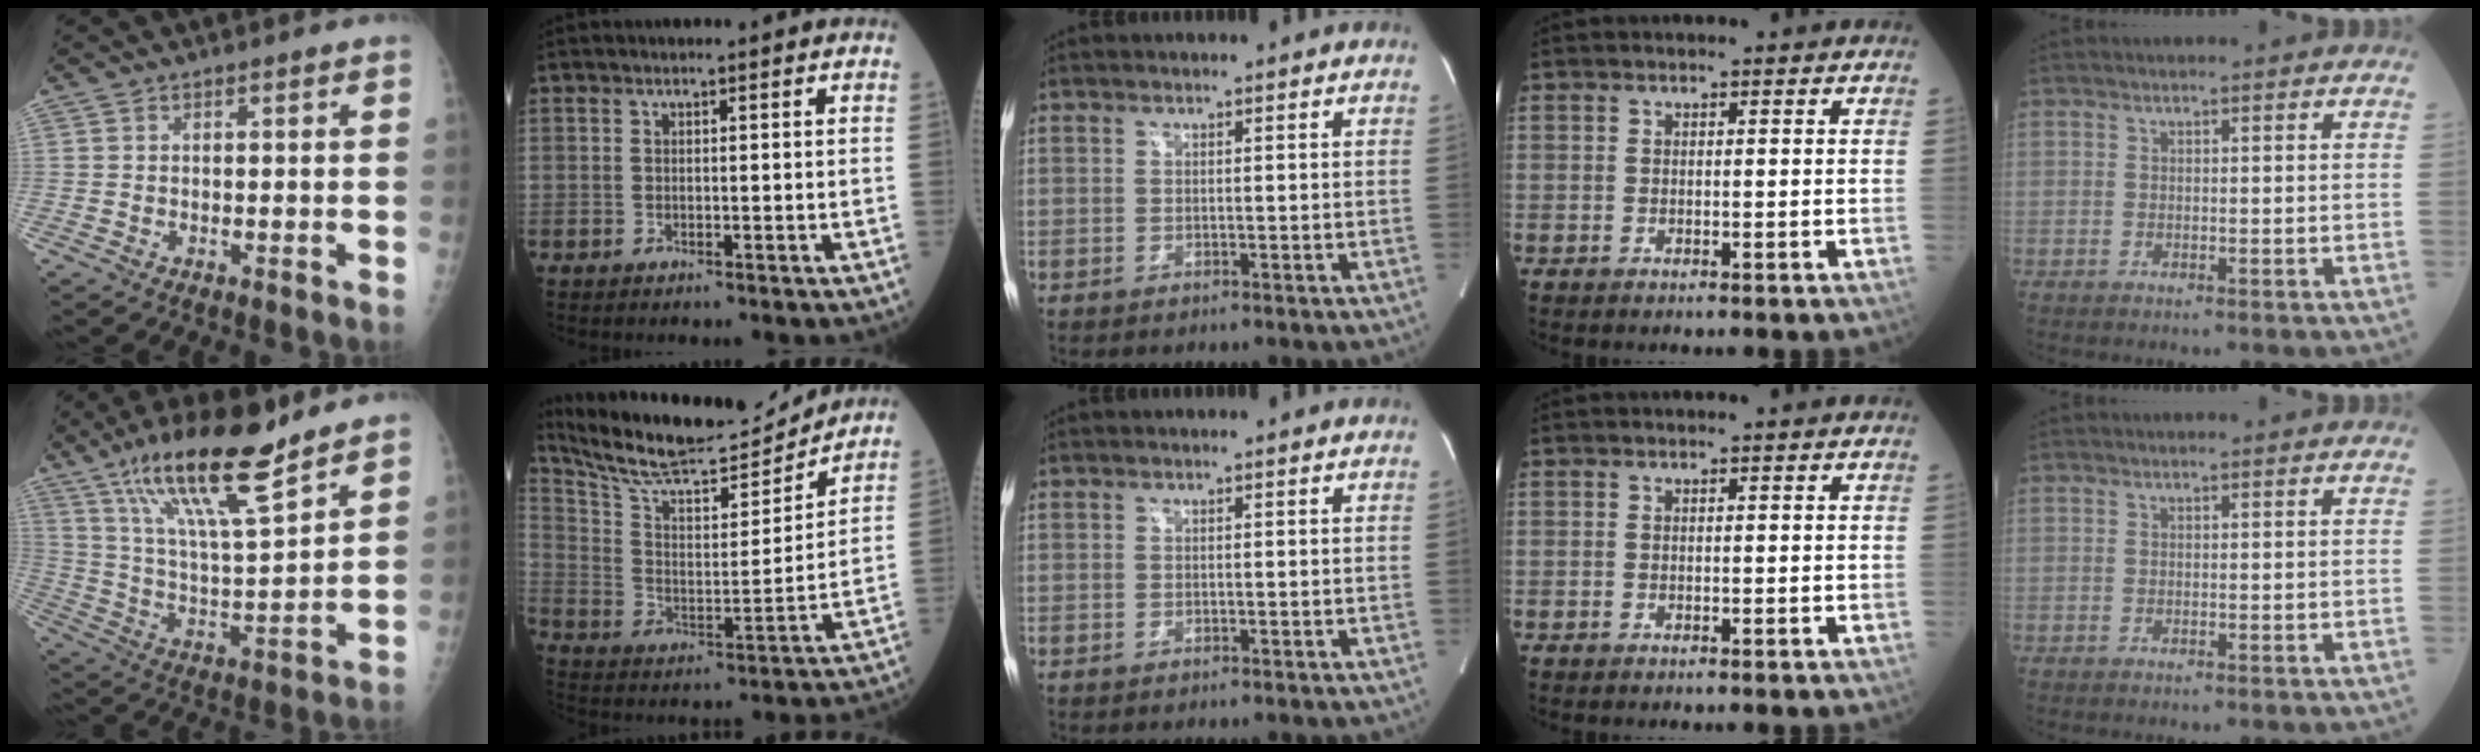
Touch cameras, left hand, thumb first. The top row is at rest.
{"thumb": {"total": 18.8, "force": [13.2, 3.6, 12.9], "torque": [-0.214, -0.063, 0.240]}, "index": {"total": 18.4, "force": [17.1, 1.8, 6.5], "torque": [-0.126, -0.007, 0.282]}}